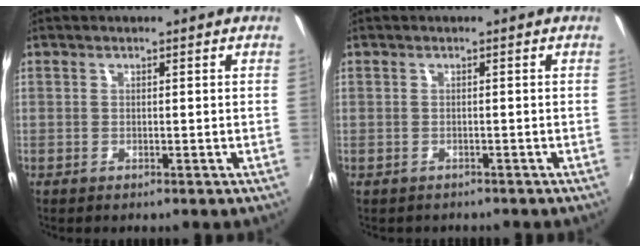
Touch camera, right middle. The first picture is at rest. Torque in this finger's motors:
{"motor_torque": [-0.75, -0.71, 0.04, 0.03]}